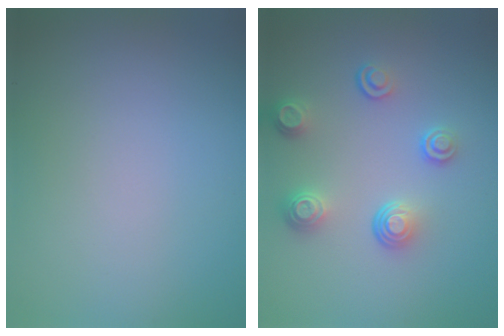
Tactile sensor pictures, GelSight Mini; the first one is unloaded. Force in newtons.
{"total": 3.8, "press": 2.8, "slide": 2.5}